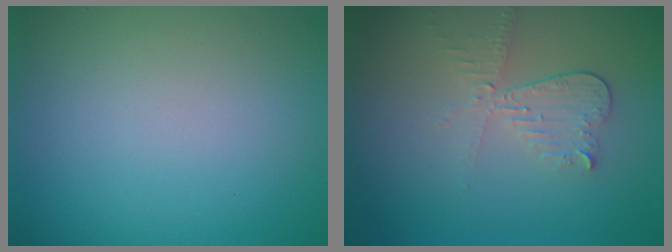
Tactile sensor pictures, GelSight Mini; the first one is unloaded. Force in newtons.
{"total": 3.0, "press": 2.6, "slide": 1.5}